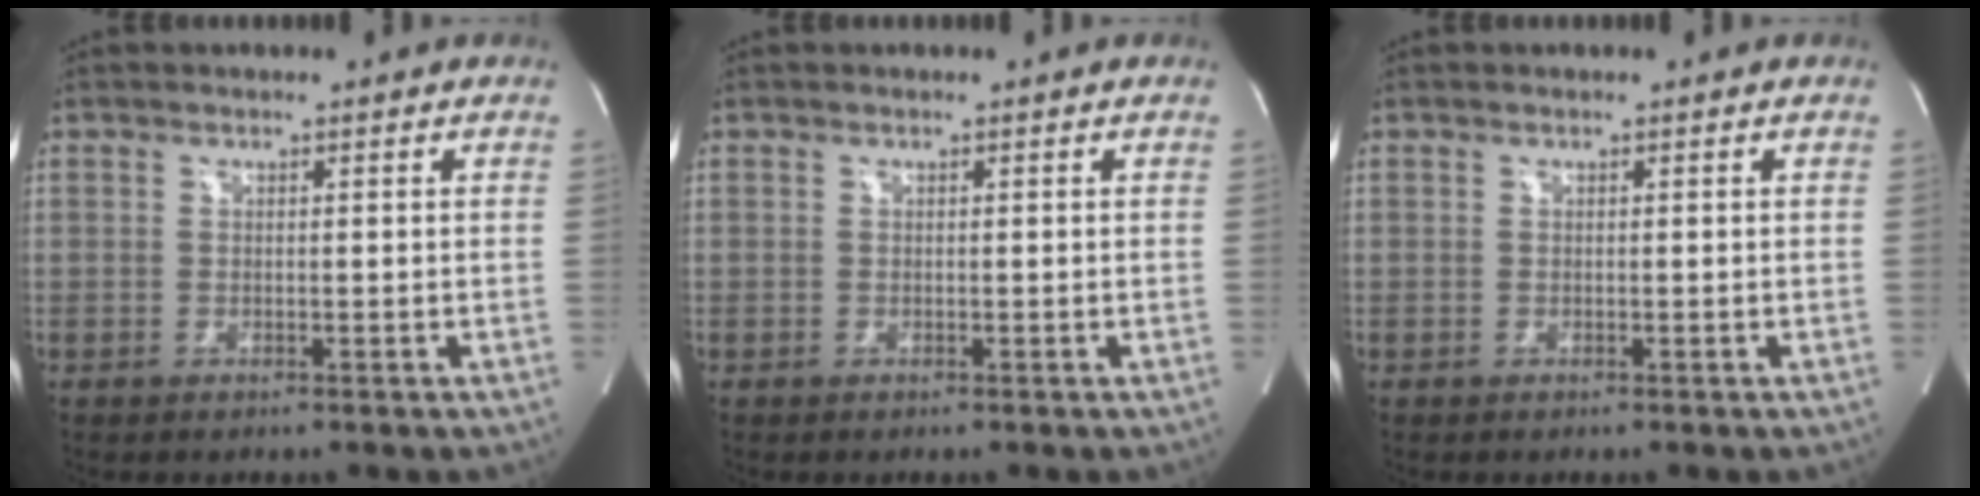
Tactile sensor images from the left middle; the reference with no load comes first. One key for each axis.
{"total": 0.0}
{"total": 0.0}